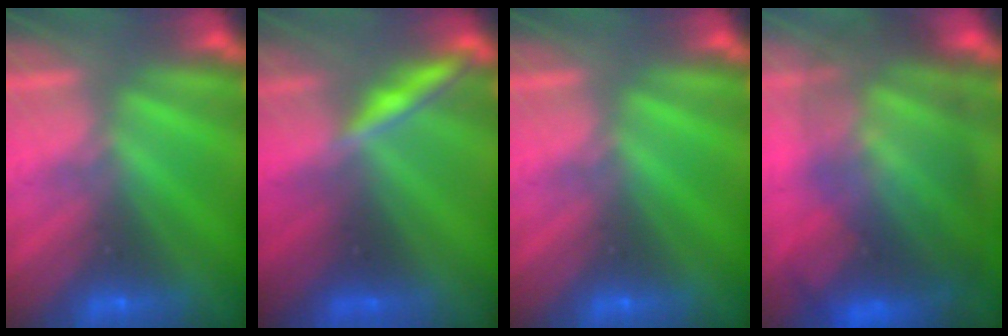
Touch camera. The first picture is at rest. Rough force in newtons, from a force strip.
{"total": 1.9}
{"total": 0.0}
{"total": 9.8}